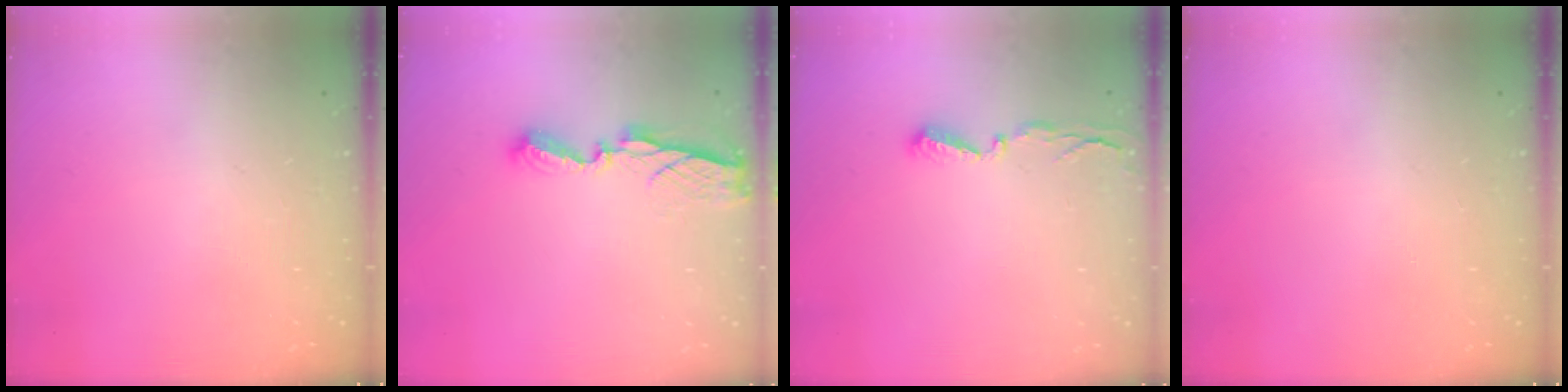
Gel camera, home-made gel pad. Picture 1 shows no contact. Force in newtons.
{"total": 6.7, "press": 6.7, "slide": 0.2}
{"total": 4.0, "press": 4.0, "slide": 0.4}
{"total": 0.0}